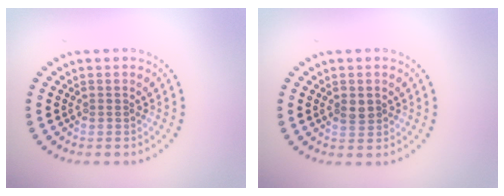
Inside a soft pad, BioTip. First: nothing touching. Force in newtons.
{"total": 1.3, "press": 1.3, "slide": 0.2}